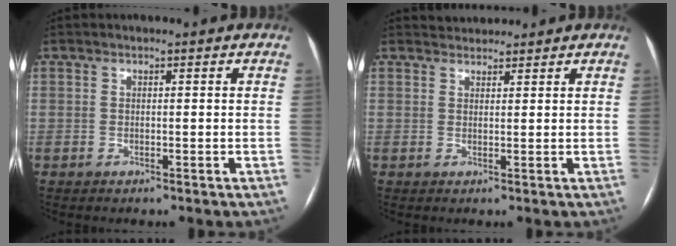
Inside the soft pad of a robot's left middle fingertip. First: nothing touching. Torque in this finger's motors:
{"motor_torque": [0.02, -0.01, -0.01, -0.01]}